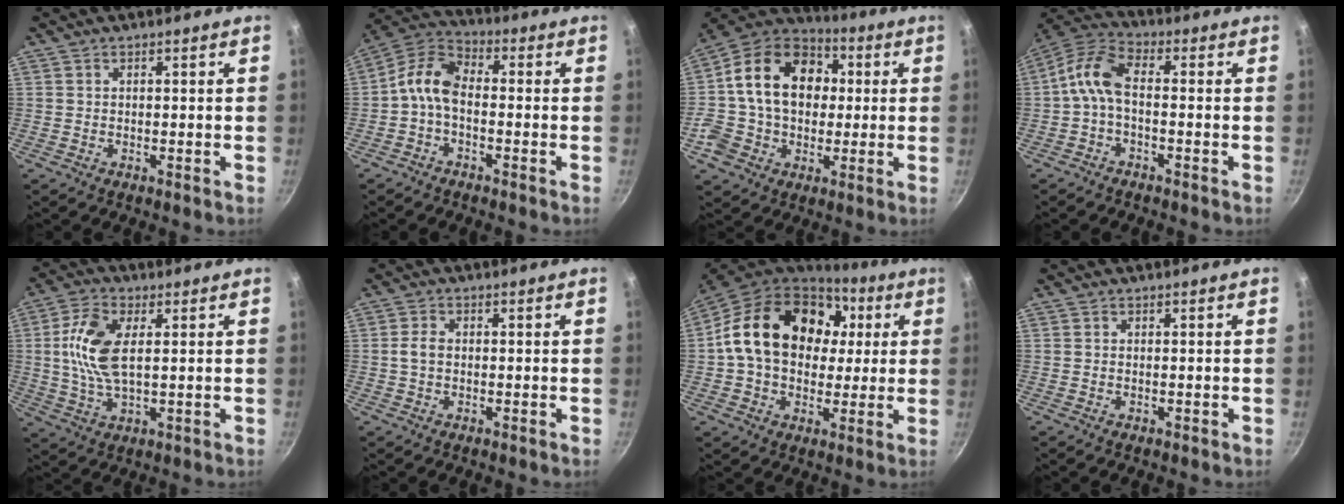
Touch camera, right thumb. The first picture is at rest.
{"total": 7.8, "force": [-1.6, 4.6, 6.1], "torque": [-0.121, 0.039, -0.047]}
{"total": 20.5, "force": [2.0, 16.0, 12.6], "torque": [-0.201, 0.041, 0.027]}
{"total": 7.5, "force": [-1.2, 3.8, 6.3], "torque": [-0.139, 0.035, -0.039]}
{"total": 10.4, "force": [1.9, 5.0, 8.9], "torque": [-0.180, 0.006, 0.033]}
{"total": 2.6, "force": [-0.1, 1.8, 1.9], "torque": [-0.039, 0.010, -0.005]}
{"total": 22.5, "force": [4.6, 16.4, 14.8], "torque": [-0.234, 0.020, 0.068]}
{"total": 0.0}